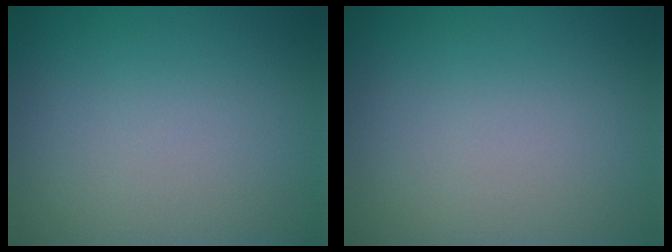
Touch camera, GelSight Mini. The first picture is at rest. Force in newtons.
{"total": 0.0}